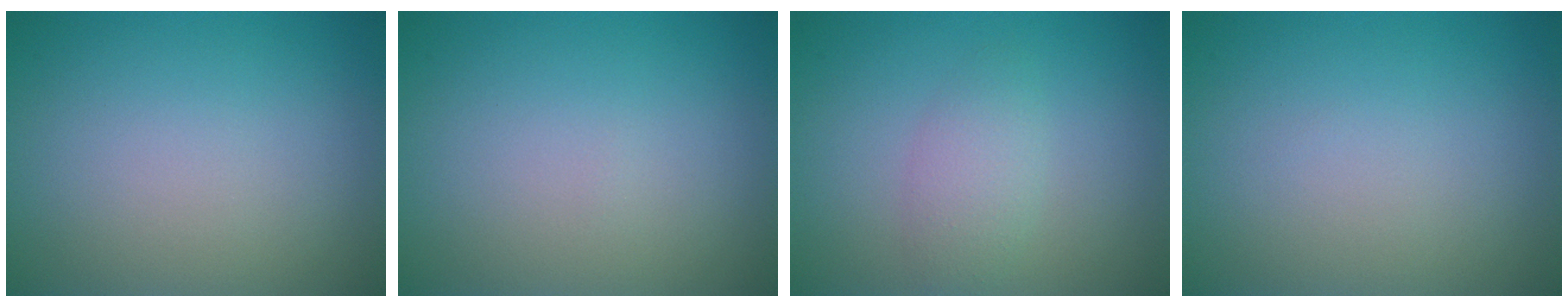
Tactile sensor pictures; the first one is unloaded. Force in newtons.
{"total": 0.0}
{"total": 2.2, "press": 2.2, "slide": 0.1}
{"total": 0.0}